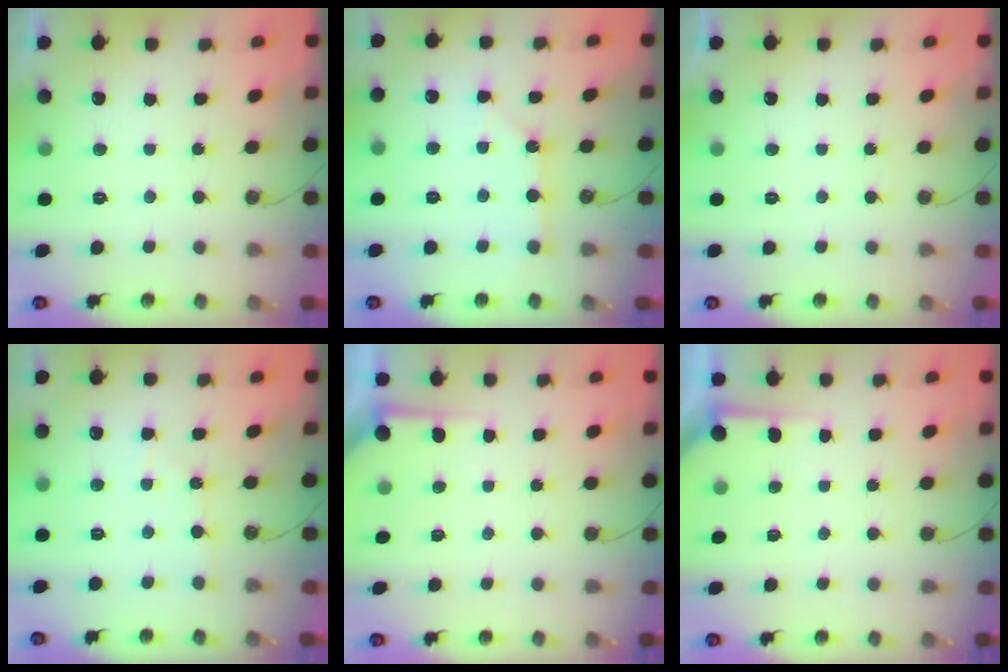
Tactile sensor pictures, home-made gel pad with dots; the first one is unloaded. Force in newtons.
{"total": 2.8, "press": 2.8, "slide": 0.1}
{"total": 0.0}
{"total": 2.8, "press": 2.7, "slide": 0.4}
{"total": 2.3, "press": 2.3, "slide": 0.3}
{"total": 2.3, "press": 2.3, "slide": 0.3}